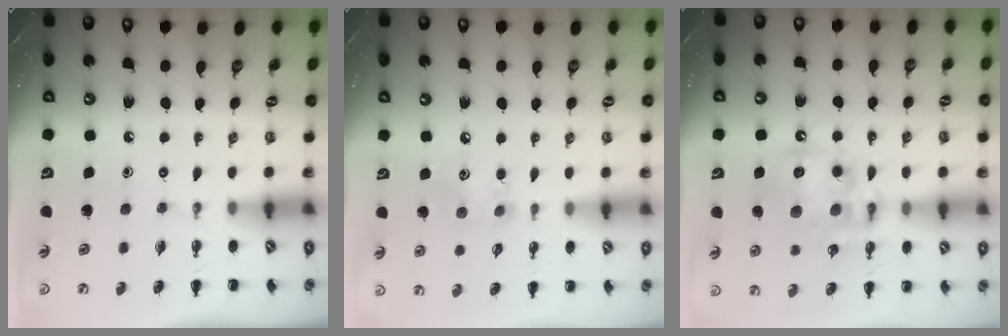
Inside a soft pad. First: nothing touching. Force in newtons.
{"total": 6.9, "press": 6.8, "slide": 1.5}
{"total": 13.4, "press": 13.1, "slide": 2.9}